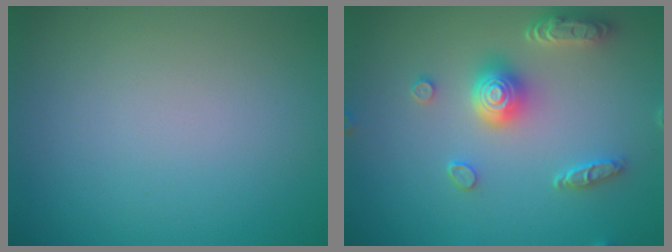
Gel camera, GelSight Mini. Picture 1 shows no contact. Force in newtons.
{"total": 4.9, "press": 4.1, "slide": 2.8}